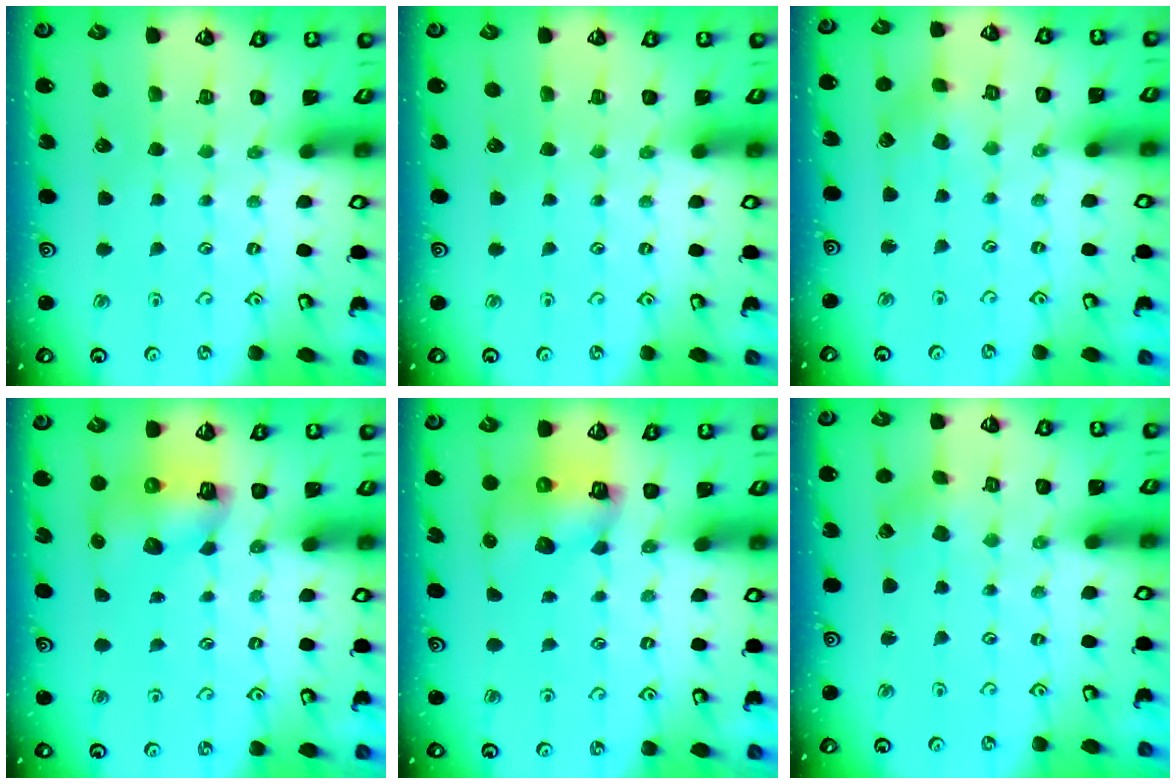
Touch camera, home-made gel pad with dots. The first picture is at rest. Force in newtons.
{"total": 0.0}
{"total": 2.7, "press": 2.7, "slide": 0.3}
{"total": 8.2, "press": 8.2, "slide": 1.1}
{"total": 8.4, "press": 8.3, "slide": 1.0}
{"total": 0.8, "press": 0.7, "slide": 0.2}